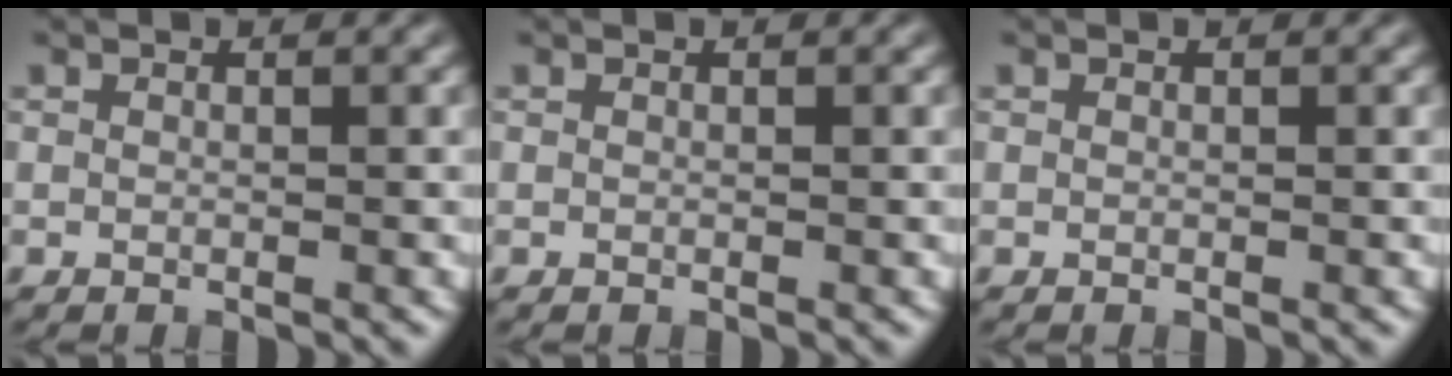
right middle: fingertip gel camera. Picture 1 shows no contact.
{"total": 0.0}
{"total": 0.0}